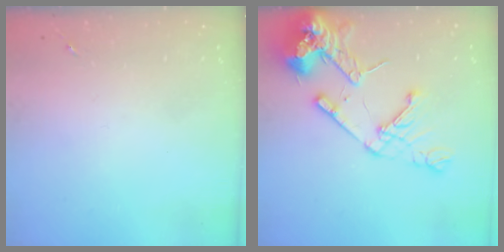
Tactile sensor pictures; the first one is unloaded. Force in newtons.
{"total": 19.4, "press": 19.2, "slide": 2.7}